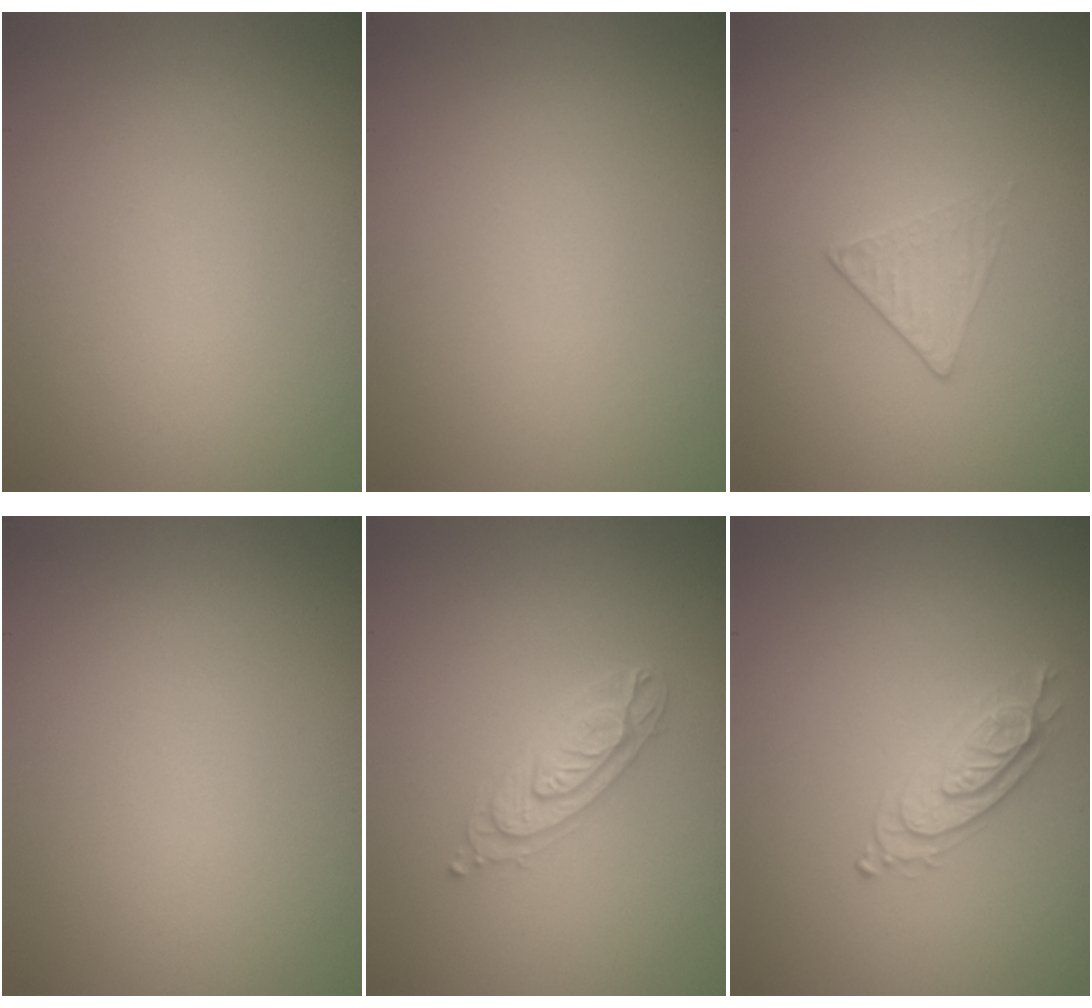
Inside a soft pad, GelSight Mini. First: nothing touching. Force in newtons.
{"total": 0.0}
{"total": 1.2, "press": 0.7, "slide": 1.0}
{"total": 0.0}
{"total": 2.3, "press": 2.2, "slide": 0.5}
{"total": 2.2, "press": 2.1, "slide": 0.6}